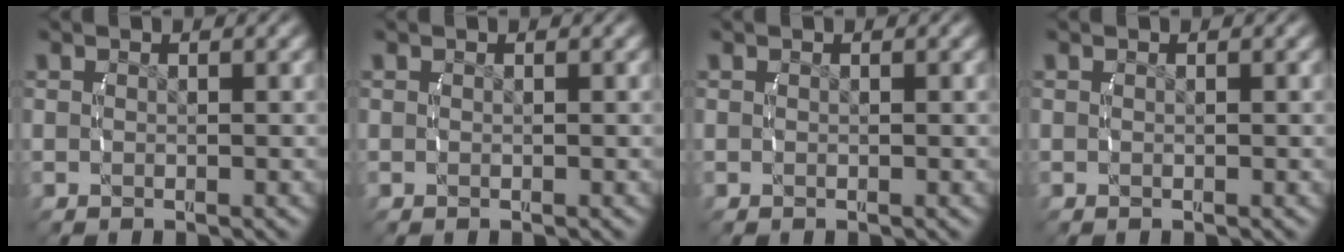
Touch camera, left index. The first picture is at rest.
{"total": 0.0}
{"total": 0.0}
{"total": 0.0}